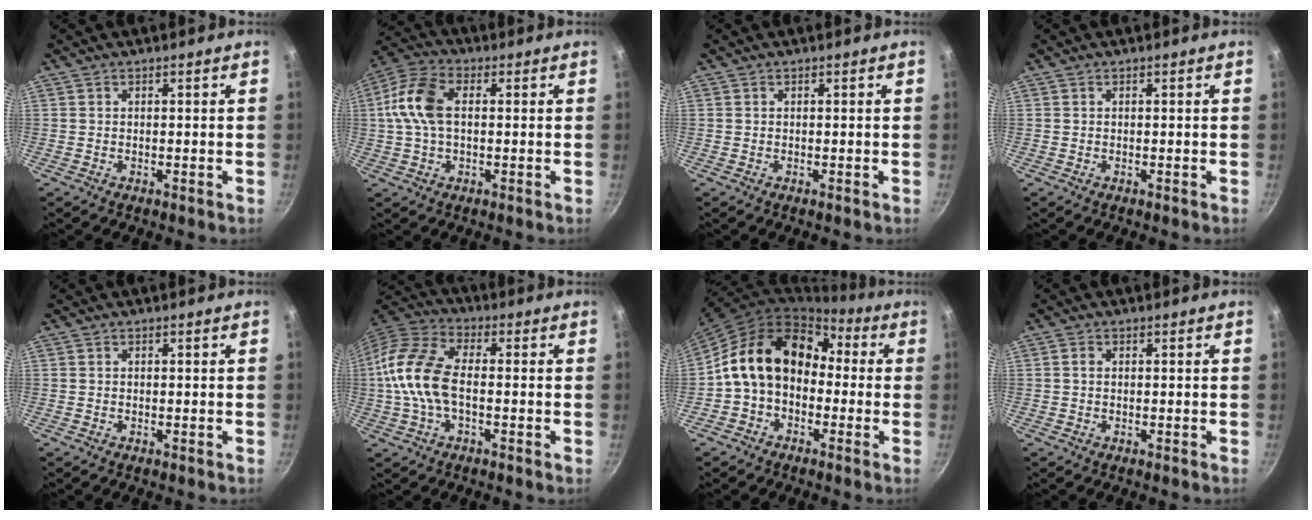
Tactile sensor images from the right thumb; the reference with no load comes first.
{"total": 10.4, "force": [1.0, 6.2, 8.3], "torque": [-0.170, 0.023, 0.008]}
{"total": 0.0}
{"total": 0.0}
{"total": 0.0}
{"total": 13.6, "force": [-0.9, 7.3, 11.4], "torque": [-0.228, 0.033, -0.036]}
{"total": 15.7, "force": [-0.2, 11.7, 10.5], "torque": [-0.149, 0.059, -0.019]}
{"total": 1.0, "force": [0.1, 0.8, 0.6], "torque": [-0.013, 0.002, 0.002]}